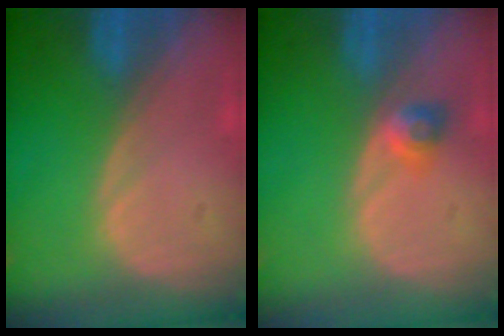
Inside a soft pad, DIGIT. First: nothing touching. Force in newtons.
{"total": 2.5, "press": 2.2, "slide": 1.3}